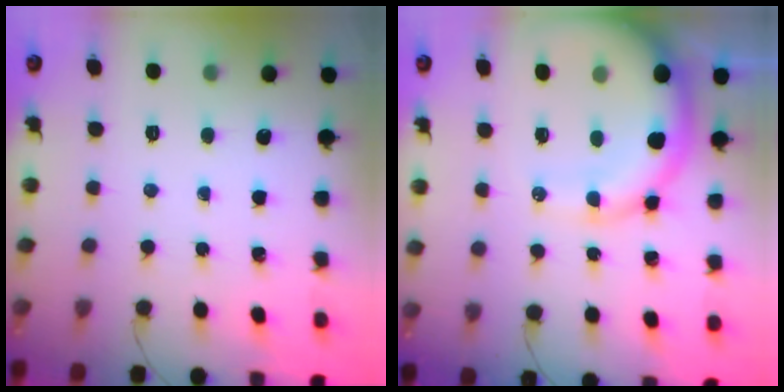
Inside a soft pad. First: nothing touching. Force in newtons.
{"total": 15.1, "press": 14.6, "slide": 3.8}